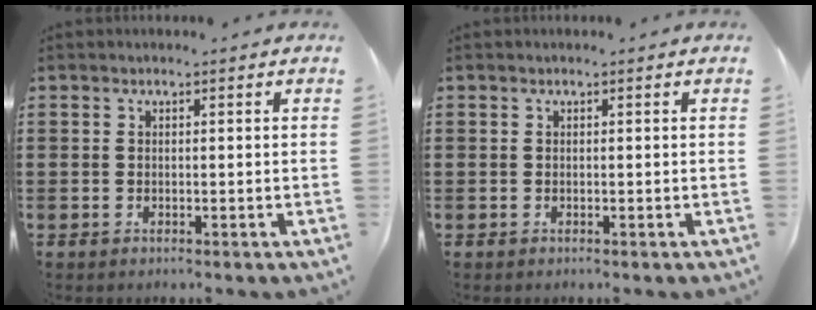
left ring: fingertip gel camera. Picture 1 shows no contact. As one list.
[{"total": 0.0}]